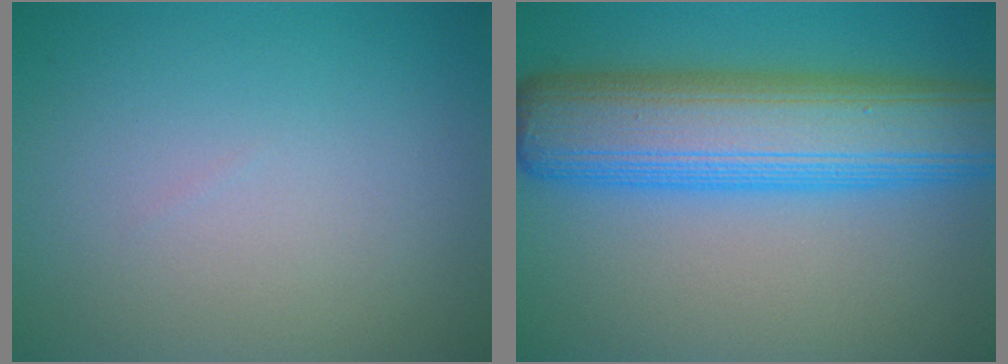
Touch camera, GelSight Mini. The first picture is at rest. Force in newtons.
{"total": 11.2, "press": 11.2, "slide": 0.1}